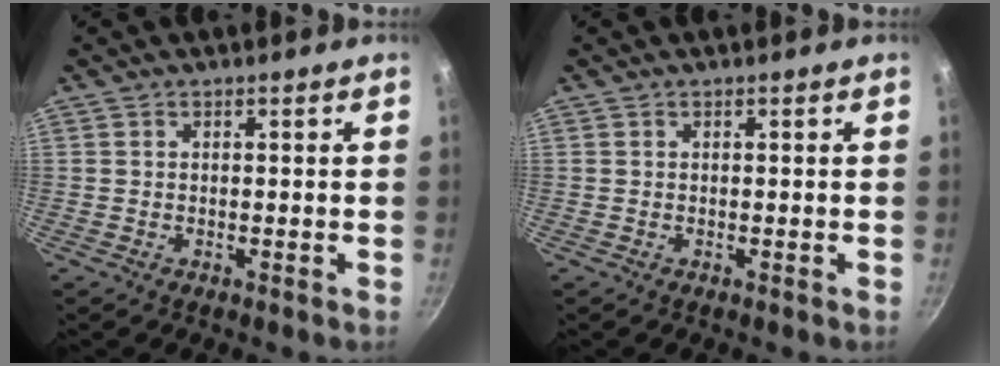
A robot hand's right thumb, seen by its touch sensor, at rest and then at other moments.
{"total": 0.0}